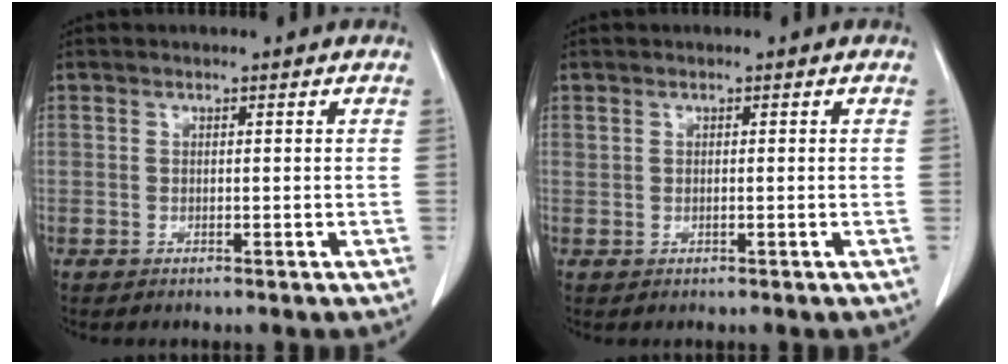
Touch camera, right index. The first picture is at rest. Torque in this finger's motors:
{"motor_torque": [0.05, -0.02, -0.01, 0.01]}